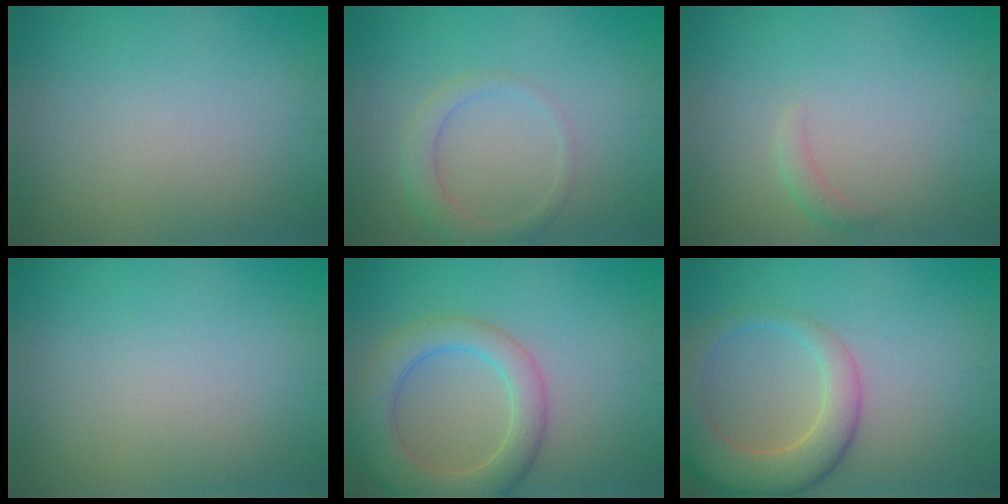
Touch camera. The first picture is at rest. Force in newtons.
{"total": 2.4, "press": 2.4, "slide": 0.2}
{"total": 1.1, "press": 1.1, "slide": 0.0}
{"total": 0.0}
{"total": 6.1, "press": 6.1, "slide": 0.4}
{"total": 6.5, "press": 6.4, "slide": 0.5}